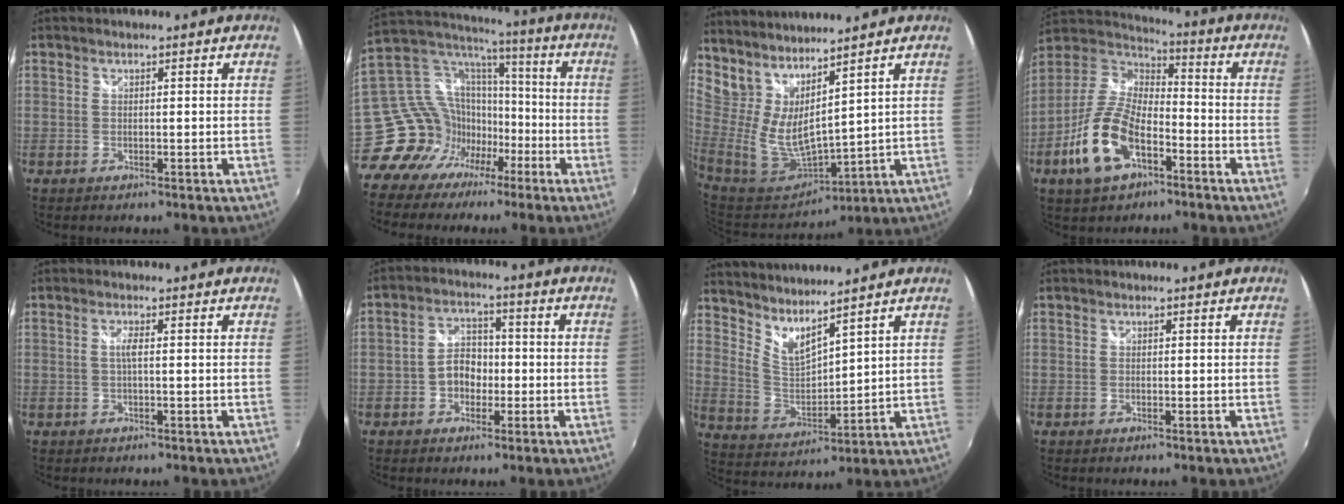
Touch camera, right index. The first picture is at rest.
{"total": 16.5, "force": [-9.0, 13.0, 4.8], "torque": [-0.110, 0.060, -0.150]}
{"total": 11.8, "force": [8.0, 3.1, 8.1], "torque": [-0.142, -0.020, 0.162]}
{"total": 15.9, "force": [-7.0, 8.3, 11.6], "torque": [-0.247, -0.007, -0.132]}
{"total": 1.6, "force": [-0.1, 0.0, 1.6], "torque": [-0.029, 0.001, -0.004]}
{"total": 5.8, "force": [-1.7, 4.5, 3.2], "torque": [-0.057, 0.016, -0.027]}
{"total": 8.3, "force": [7.1, 1.3, 4.0], "torque": [-0.074, -0.013, 0.140]}
{"total": 0.0}